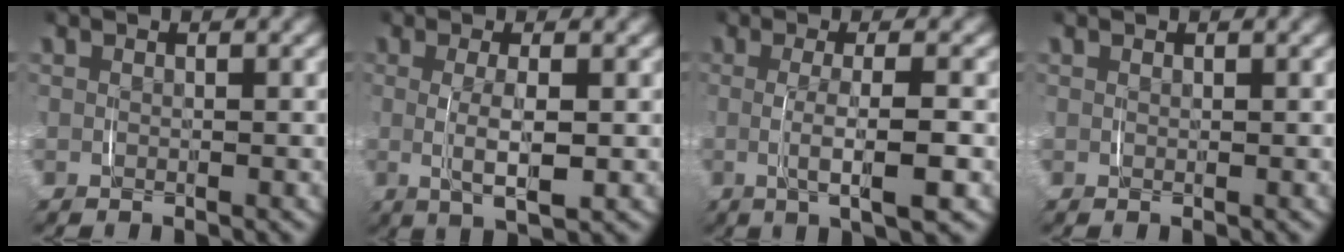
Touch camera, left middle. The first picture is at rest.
{"total": 4.2, "force": [-0.2, 1.1, 4.1], "torque": [-0.070, -0.006, 0.002]}
{"total": 4.6, "force": [-0.7, 0.5, 4.6], "torque": [-0.072, -0.003, -0.009]}
{"total": 0.0}